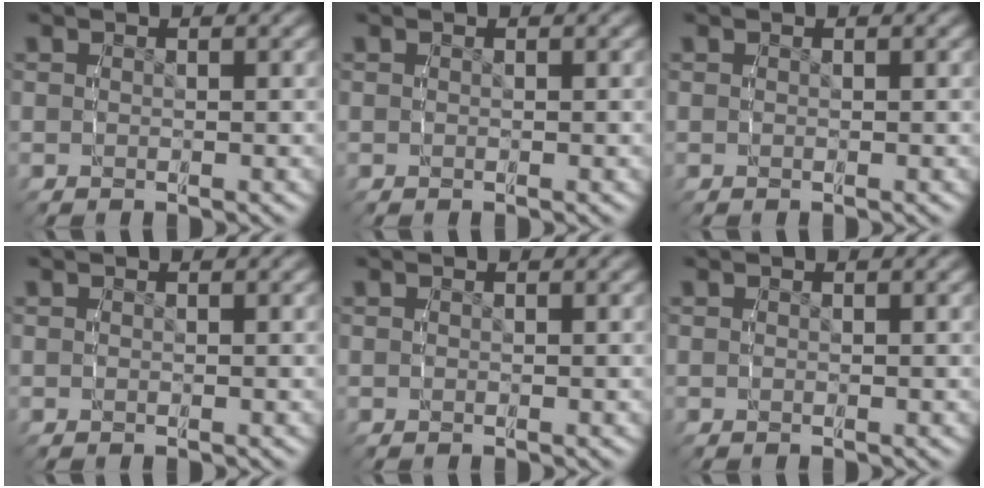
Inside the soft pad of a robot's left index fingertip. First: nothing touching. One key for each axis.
{"total": 0.0}
{"total": 0.0}
{"total": 0.0}
{"total": 0.0}
{"total": 0.0}